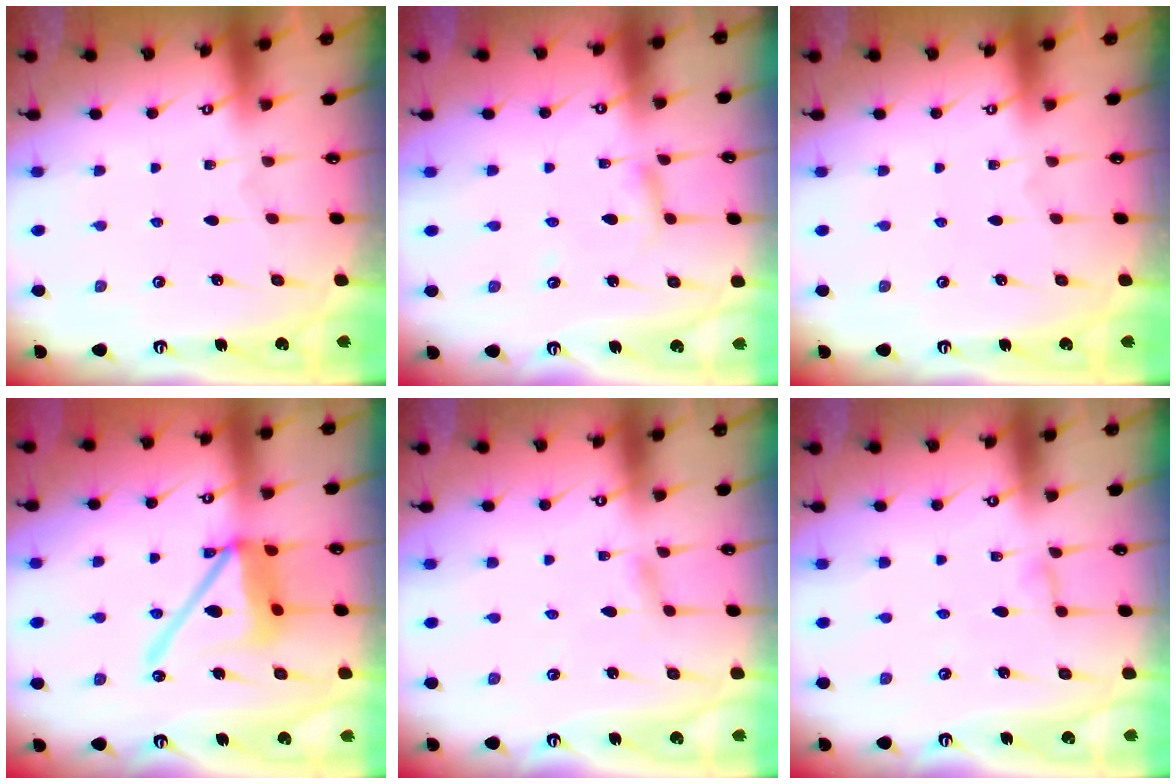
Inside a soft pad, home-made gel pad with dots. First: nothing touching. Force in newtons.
{"total": 2.7, "press": 2.7, "slide": 0.2}
{"total": 0.0}
{"total": 15.5, "press": 15.4, "slide": 1.9}
{"total": 1.6, "press": 1.6, "slide": 0.2}
{"total": 2.5, "press": 2.5, "slide": 0.2}